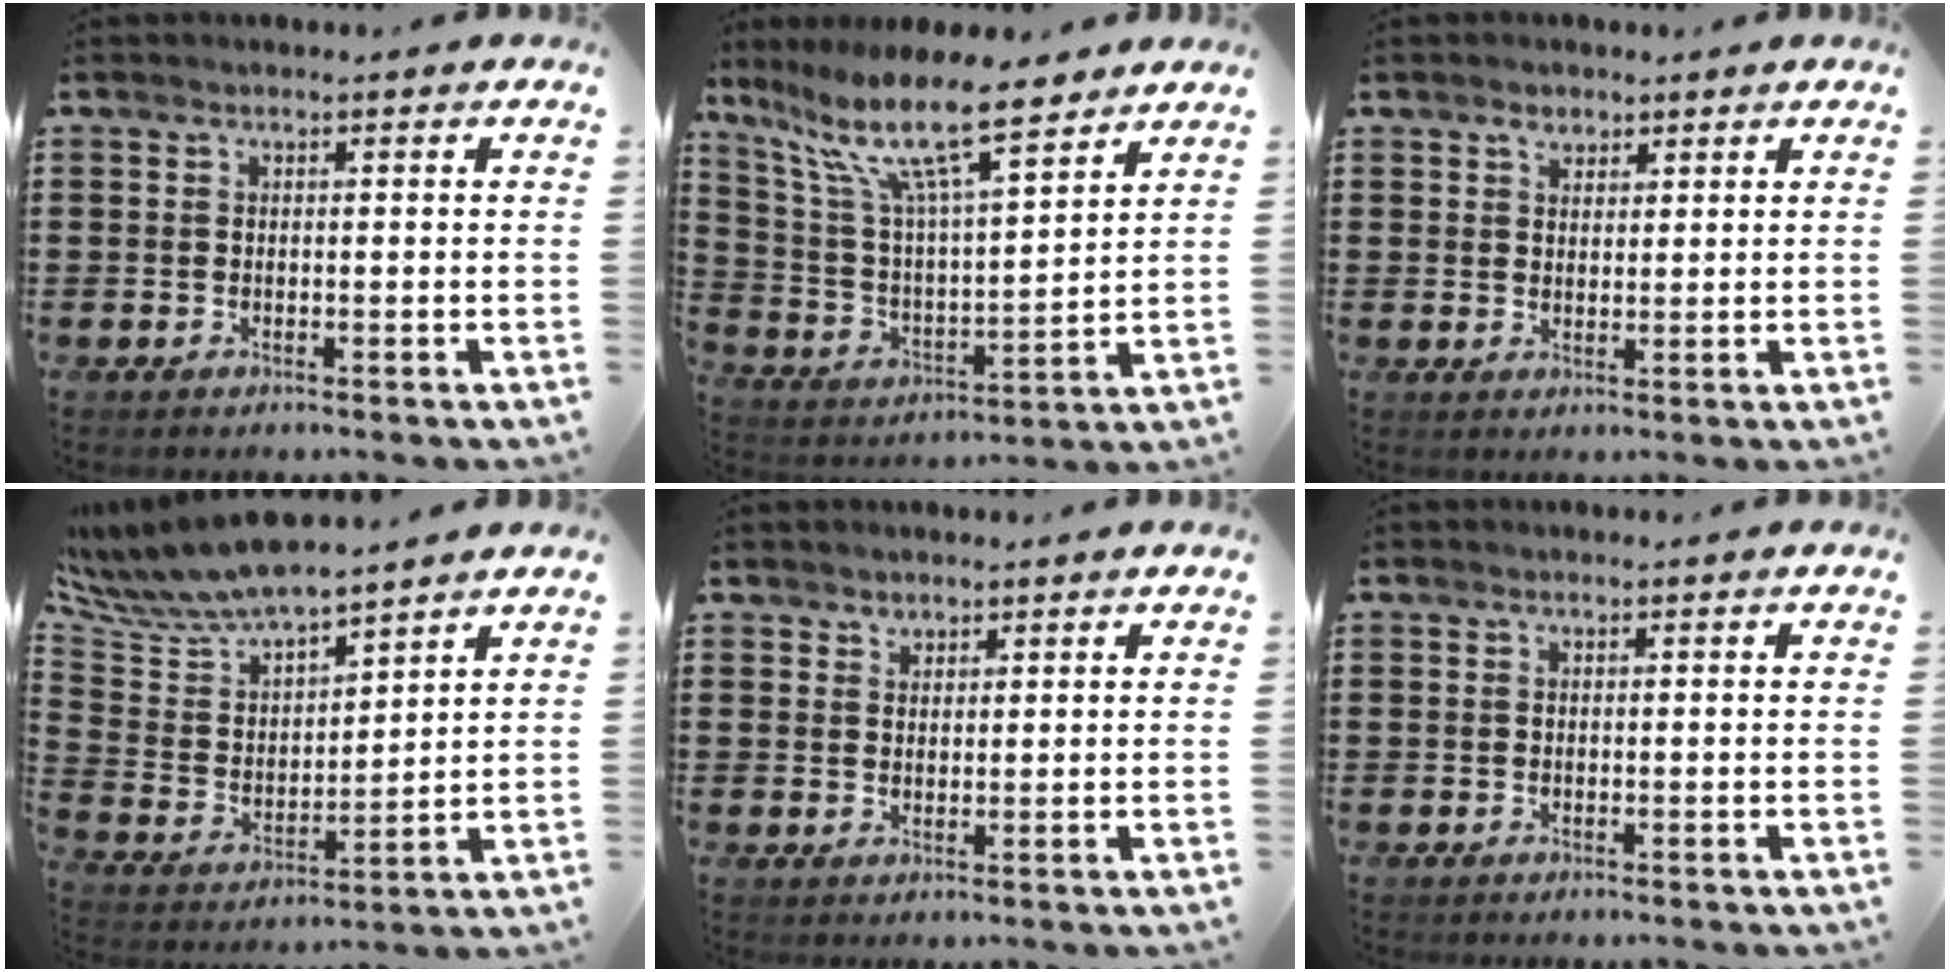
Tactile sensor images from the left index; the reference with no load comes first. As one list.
[{"total": 13.1, "force": [9.6, 2.3, 8.5], "torque": [-0.194, -0.038, 0.166]}, {"total": 2.1, "force": [1.6, 1.3, 0.5], "torque": [-0.007, 0.000, 0.028]}, {"total": 7.4, "force": [7.2, 1.0, 1.5], "torque": [-0.068, -0.046, 0.125]}, {"total": 1.6, "force": [1.4, 0.8, -0.2], "torque": [-0.001, 0.002, 0.027]}, {"total": 0.0}]